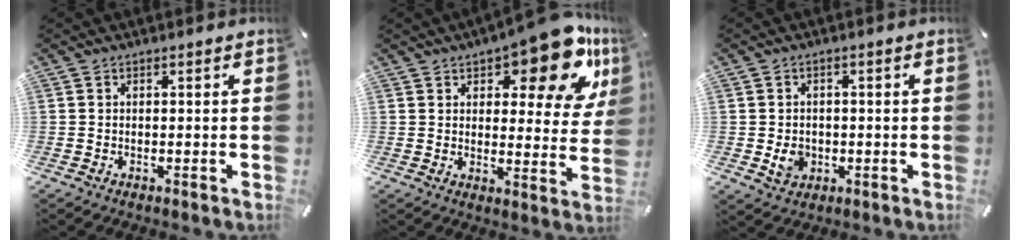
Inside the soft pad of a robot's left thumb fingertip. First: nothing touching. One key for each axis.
{"total": 16.5, "fx": 10.4, "fy": 6.2, "fz": 11.2, "tx": -0.134, "ty": -0.073, "tz": 0.169}
{"total": 4.6, "fx": -0.8, "fy": 4.0, "fz": 2.2, "tx": -0.028, "ty": -0.002, "tz": -0.013}